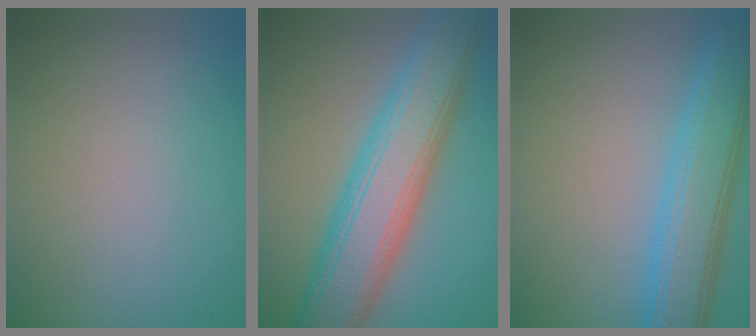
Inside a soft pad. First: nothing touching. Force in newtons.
{"total": 9.4, "press": 9.4, "slide": 0.1}
{"total": 6.3, "press": 6.3, "slide": 0.1}